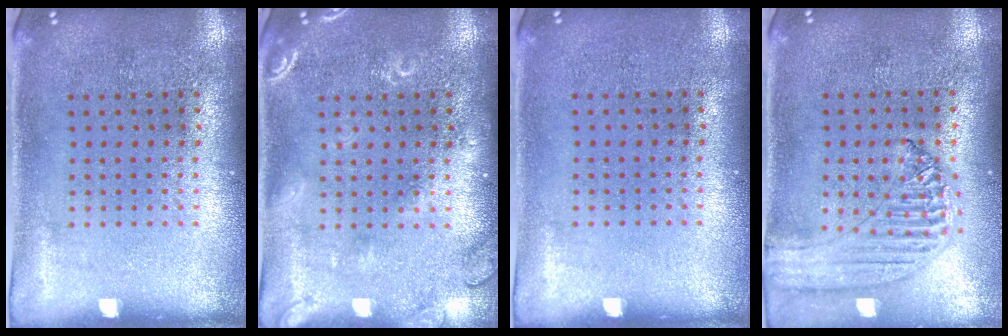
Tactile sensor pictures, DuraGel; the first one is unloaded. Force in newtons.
{"total": 2.5, "press": 2.4, "slide": 0.5}
{"total": 0.0}
{"total": 1.2, "press": 1.2, "slide": 0.2}